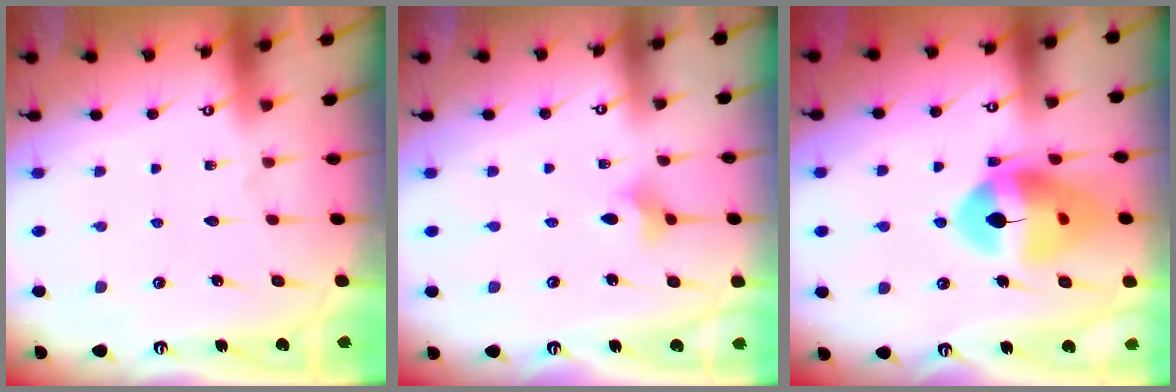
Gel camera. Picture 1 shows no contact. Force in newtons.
{"total": 4.6, "press": 4.5, "slide": 0.8}
{"total": 15.0, "press": 14.9, "slide": 1.9}